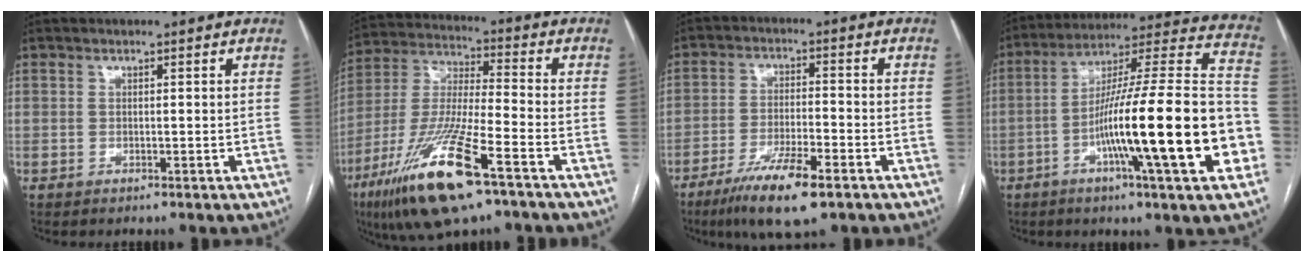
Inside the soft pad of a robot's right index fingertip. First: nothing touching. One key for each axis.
{"total": 18.6, "fx": -10.1, "fy": 2.3, "fz": 15.4, "tx": -0.340, "ty": -0.045, "tz": -0.185}
{"total": 10.4, "fx": -6.5, "fy": 1.5, "fz": 7.9, "tx": -0.146, "ty": -0.022, "tz": -0.110}
{"total": 26.1, "fx": -7.4, "fy": 1.0, "fz": 25.0, "tx": -0.330, "ty": -0.001, "tz": -0.125}